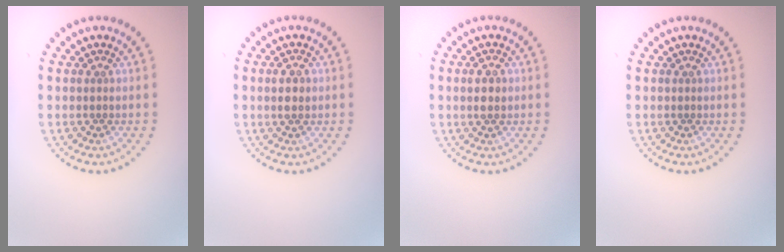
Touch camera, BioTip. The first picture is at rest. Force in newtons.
{"total": 1.5, "press": 1.5, "slide": 0.2}
{"total": 1.5, "press": 1.5, "slide": 0.2}
{"total": 0.0}